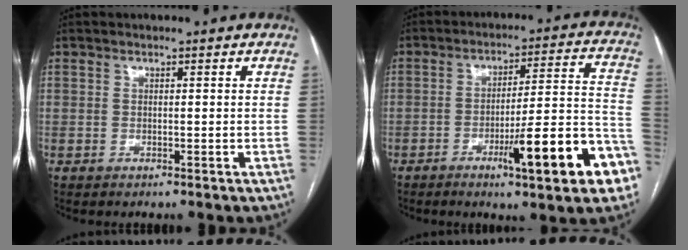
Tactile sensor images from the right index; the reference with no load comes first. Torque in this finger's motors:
{"motor_torque": [1.64, -0.49, 0.48, 0.11]}